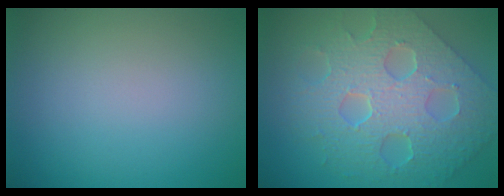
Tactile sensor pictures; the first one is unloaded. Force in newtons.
{"total": 8.8, "press": 6.8, "slide": 5.6}